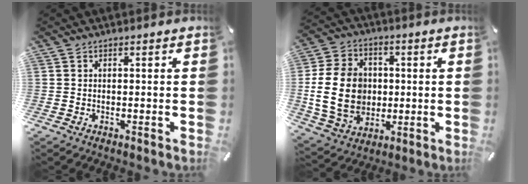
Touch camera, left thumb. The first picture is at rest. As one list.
[{"total": 16.7, "force": [-0.2, 13.5, 9.9], "torque": [-0.213, 0.001, -0.004]}]